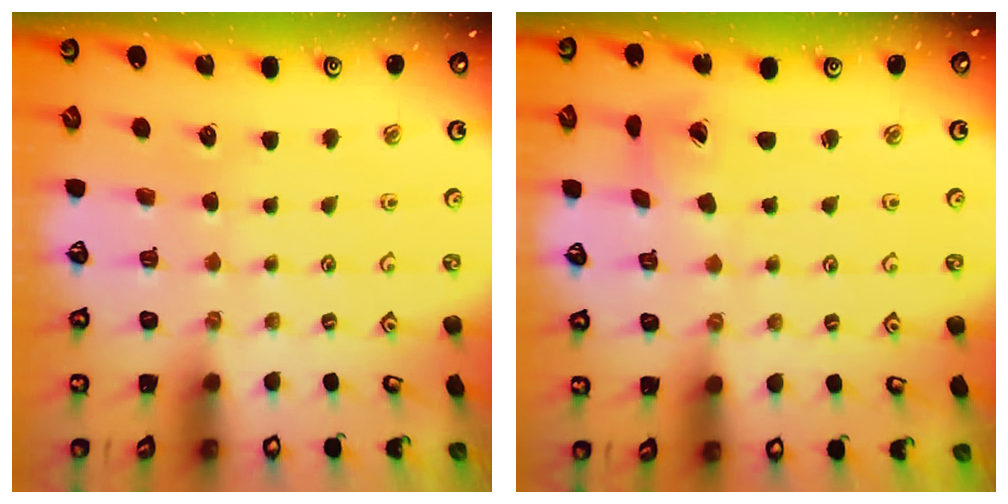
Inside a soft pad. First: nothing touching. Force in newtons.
{"total": 2.0, "press": 2.0, "slide": 0.3}